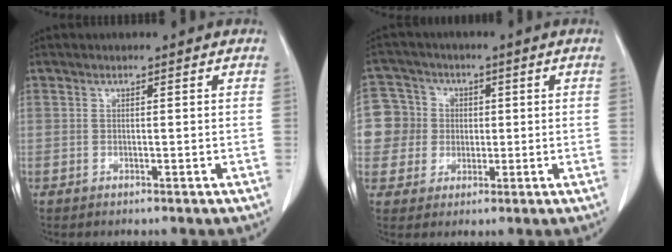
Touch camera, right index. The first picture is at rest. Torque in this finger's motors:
{"motor_torque": [0.13, 0.06, 0.03, 0.01]}